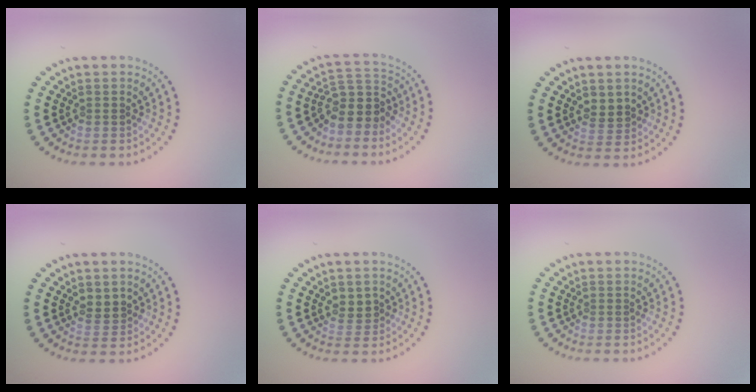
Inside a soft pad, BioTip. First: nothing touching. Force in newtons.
{"total": 3.6, "press": 3.0, "slide": 2.0}
{"total": 1.8, "press": 1.7, "slide": 0.5}
{"total": 1.8, "press": 1.7, "slide": 0.5}
{"total": 1.9, "press": 1.8, "slide": 0.7}
{"total": 0.0}